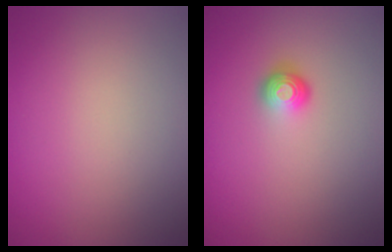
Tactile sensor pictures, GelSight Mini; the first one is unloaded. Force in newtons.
{"total": 1.7, "press": 1.3, "slide": 1.2}